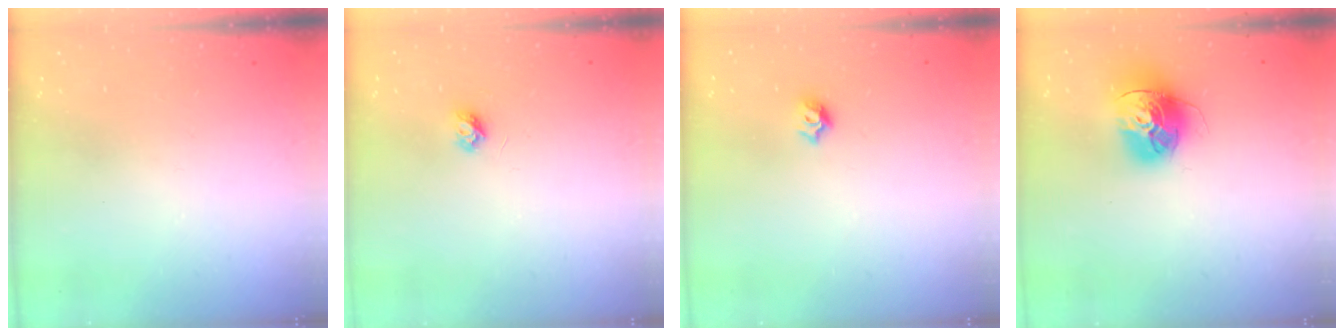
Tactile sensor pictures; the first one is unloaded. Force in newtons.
{"total": 3.9, "press": 3.8, "slide": 0.5}
{"total": 5.7, "press": 5.6, "slide": 0.7}
{"total": 15.7, "press": 15.6, "slide": 1.6}